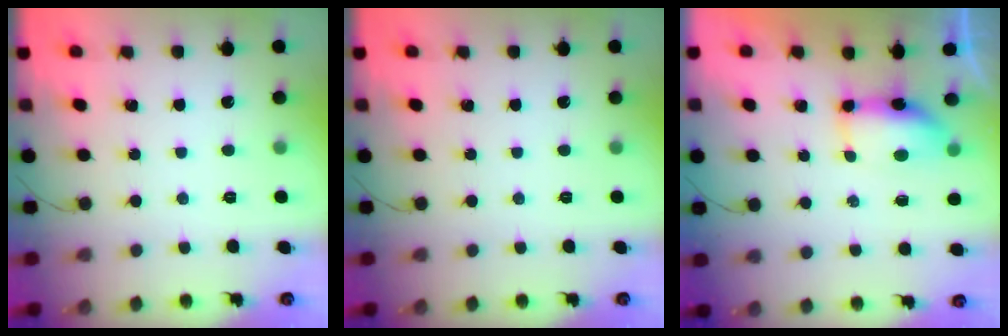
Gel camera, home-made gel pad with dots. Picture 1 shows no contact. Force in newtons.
{"total": 0.0}
{"total": 13.3, "press": 8.6, "slide": 10.1}